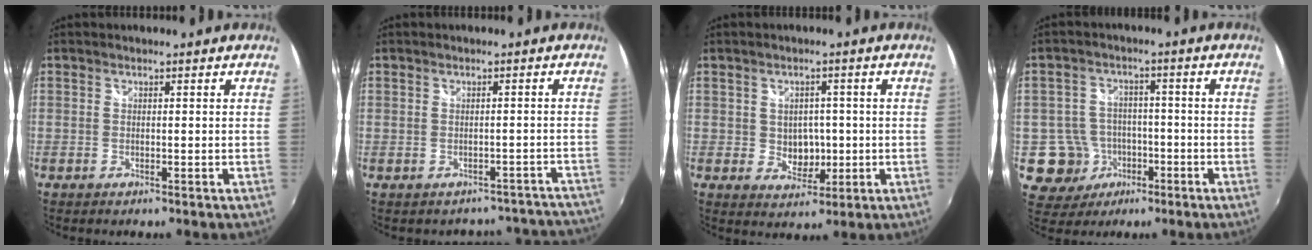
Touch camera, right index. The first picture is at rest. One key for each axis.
{"total": 9.5, "fx": -8.4, "fy": 4.4, "fz": 0.2, "tx": 0.020, "ty": 0.045, "tz": -0.079}
{"total": 4.9, "fx": -0.2, "fy": 4.2, "fz": 2.5, "tx": -0.041, "ty": 0.004, "tz": 0.005}
{"total": 9.3, "fx": -3.0, "fy": 8.7, "fz": 1.4, "tx": -0.054, "ty": 0.022, "tz": -0.034}